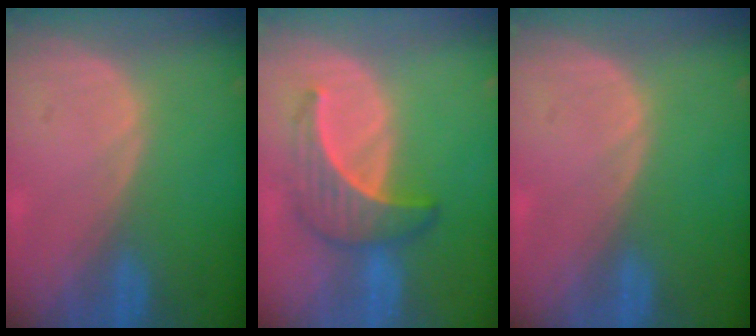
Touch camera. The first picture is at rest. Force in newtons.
{"total": 6.6, "press": 6.1, "slide": 2.5}
{"total": 0.0}